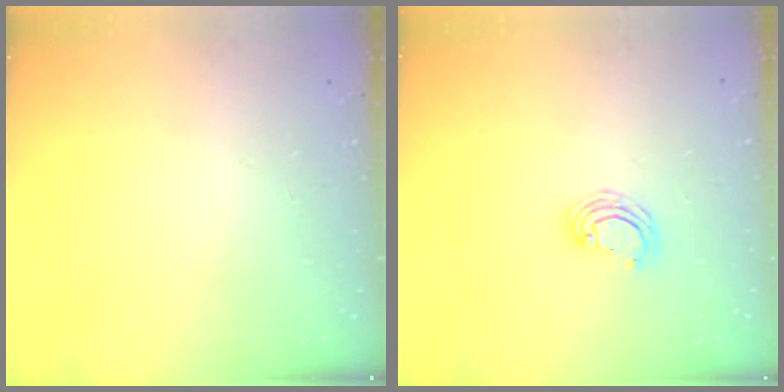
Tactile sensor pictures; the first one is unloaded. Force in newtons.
{"total": 4.8, "press": 4.8, "slide": 0.2}